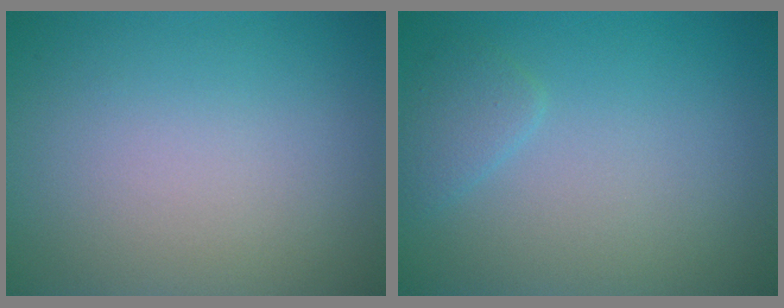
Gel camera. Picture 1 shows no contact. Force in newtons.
{"total": 1.4, "press": 1.4, "slide": 0.1}